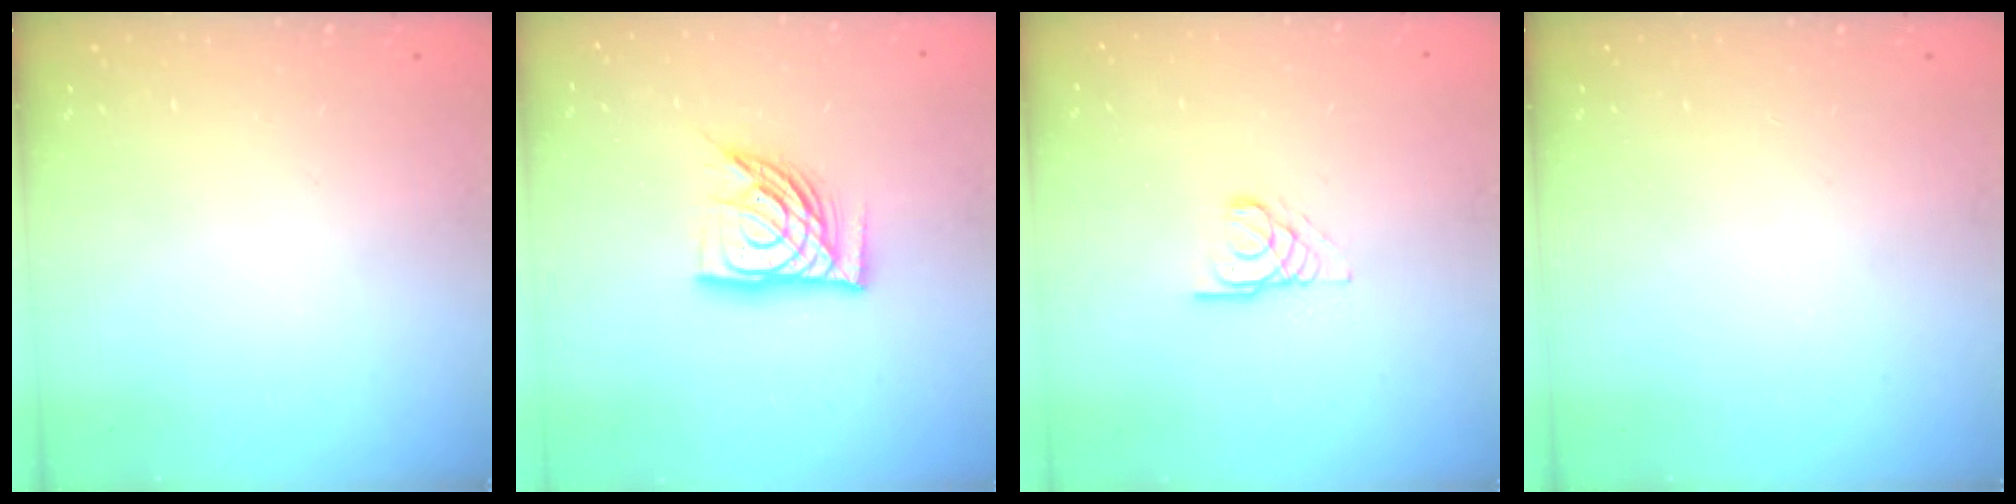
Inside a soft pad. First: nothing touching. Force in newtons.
{"total": 14.0, "press": 13.9, "slide": 1.6}
{"total": 3.4, "press": 3.4, "slide": 0.3}
{"total": 0.0}